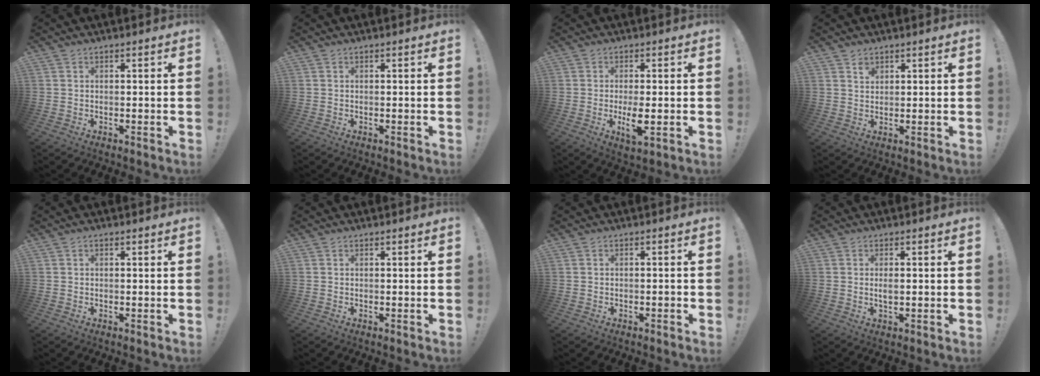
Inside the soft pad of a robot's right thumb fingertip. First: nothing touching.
{"total": 0.0}
{"total": 6.1, "force": [-1.1, 1.4, 5.8], "torque": [-0.107, -0.012, -0.018]}
{"total": 1.9, "force": [1.4, 1.3, 0.4], "torque": [0.012, -0.013, 0.023]}
{"total": 0.0}
{"total": 0.0}
{"total": 1.2, "force": [-0.9, 0.4, 0.7], "torque": [-0.009, 0.003, -0.015]}
{"total": 2.3, "force": [0.0, 1.0, 2.1], "torque": [-0.033, 0.001, -0.002]}